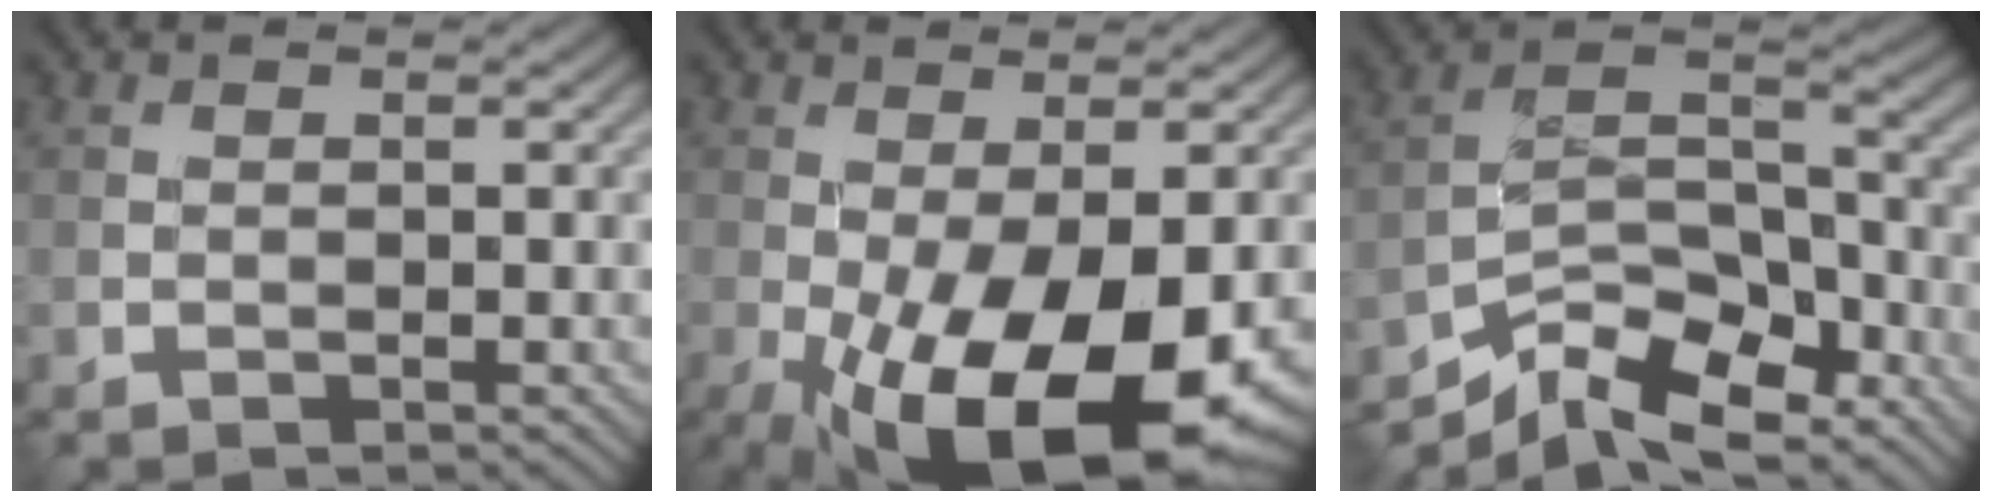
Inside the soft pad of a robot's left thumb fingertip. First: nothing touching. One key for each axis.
{"total": 15.8, "fx": -6.0, "fy": 6.8, "fz": 13.0, "tx": -0.232, "ty": -0.049, "tz": -0.073}
{"total": 11.7, "fx": -9.4, "fy": 4.0, "fz": 5.6, "tx": -0.096, "ty": 0.003, "tz": -0.179}